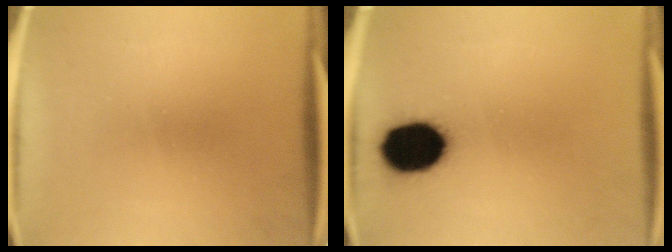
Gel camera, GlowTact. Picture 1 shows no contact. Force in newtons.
{"total": 14.4}